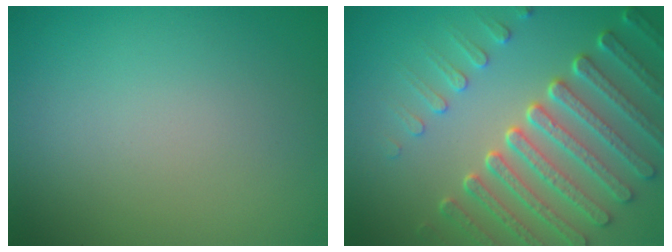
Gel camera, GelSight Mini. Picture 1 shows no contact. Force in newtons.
{"total": 7.5, "press": 5.6, "slide": 5.0}